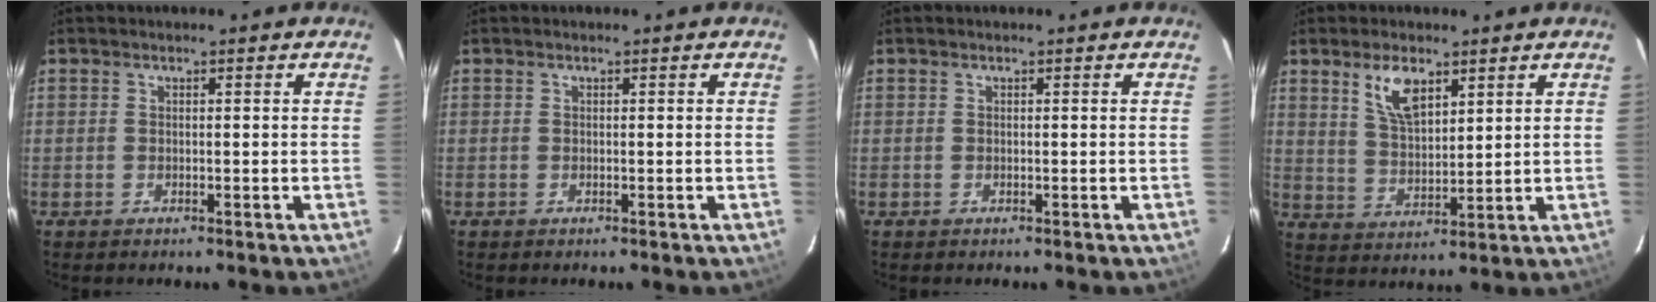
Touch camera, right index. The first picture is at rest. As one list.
[{"total": 0.0}, {"total": 0.0}, {"total": 7.5, "force": [4.3, 3.4, 5.1], "torque": [-0.095, 0.006, 0.089]}]